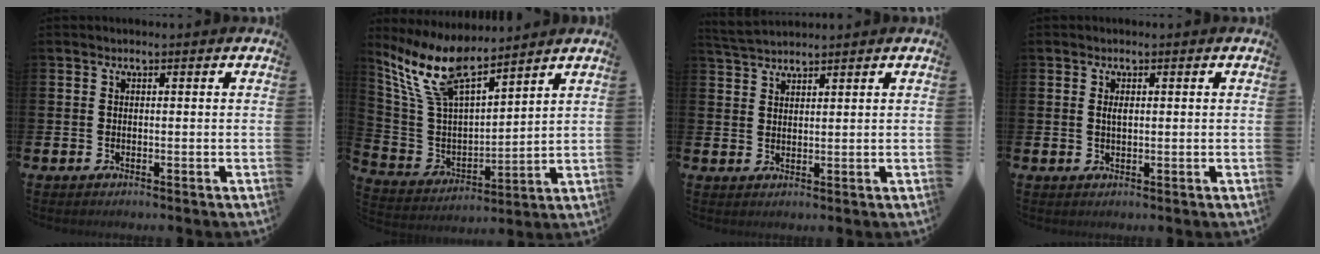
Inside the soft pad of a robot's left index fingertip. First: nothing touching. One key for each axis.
{"total": 10.8, "fx": 9.2, "fy": 2.7, "fz": 4.9, "tx": -0.138, "ty": -0.041, "tz": 0.166}
{"total": 2.9, "fx": 2.9, "fy": 0.3, "fz": 0.2, "tx": -0.008, "ty": -0.011, "tz": 0.054}
{"total": 0.9, "fx": 0.2, "fy": 0.3, "fz": 0.8, "tx": -0.012, "ty": 0.001, "tz": 0.002}